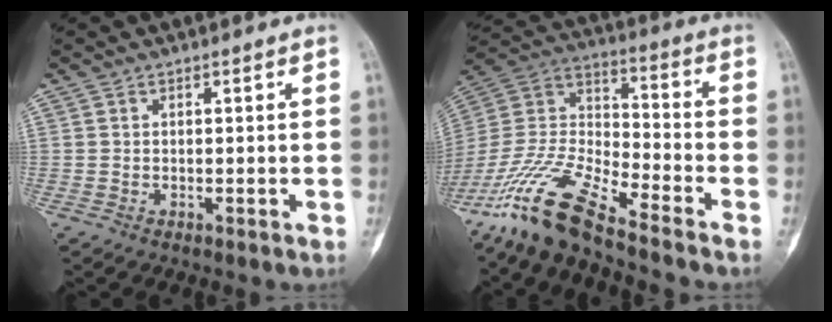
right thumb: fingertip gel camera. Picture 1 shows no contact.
{"total": 16.3, "force": [-13.0, 2.8, 9.4], "torque": [-0.202, 0.061, -0.257]}